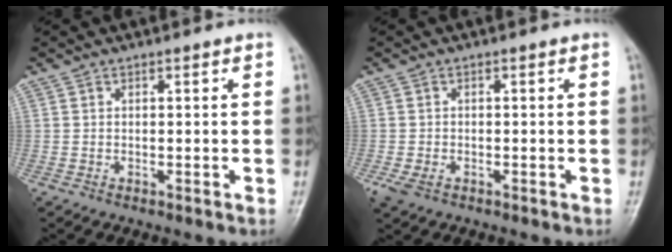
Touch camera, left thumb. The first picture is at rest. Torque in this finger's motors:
{"motor_torque": [0.53, 0.88, 0.25, -0.24, 0.12]}